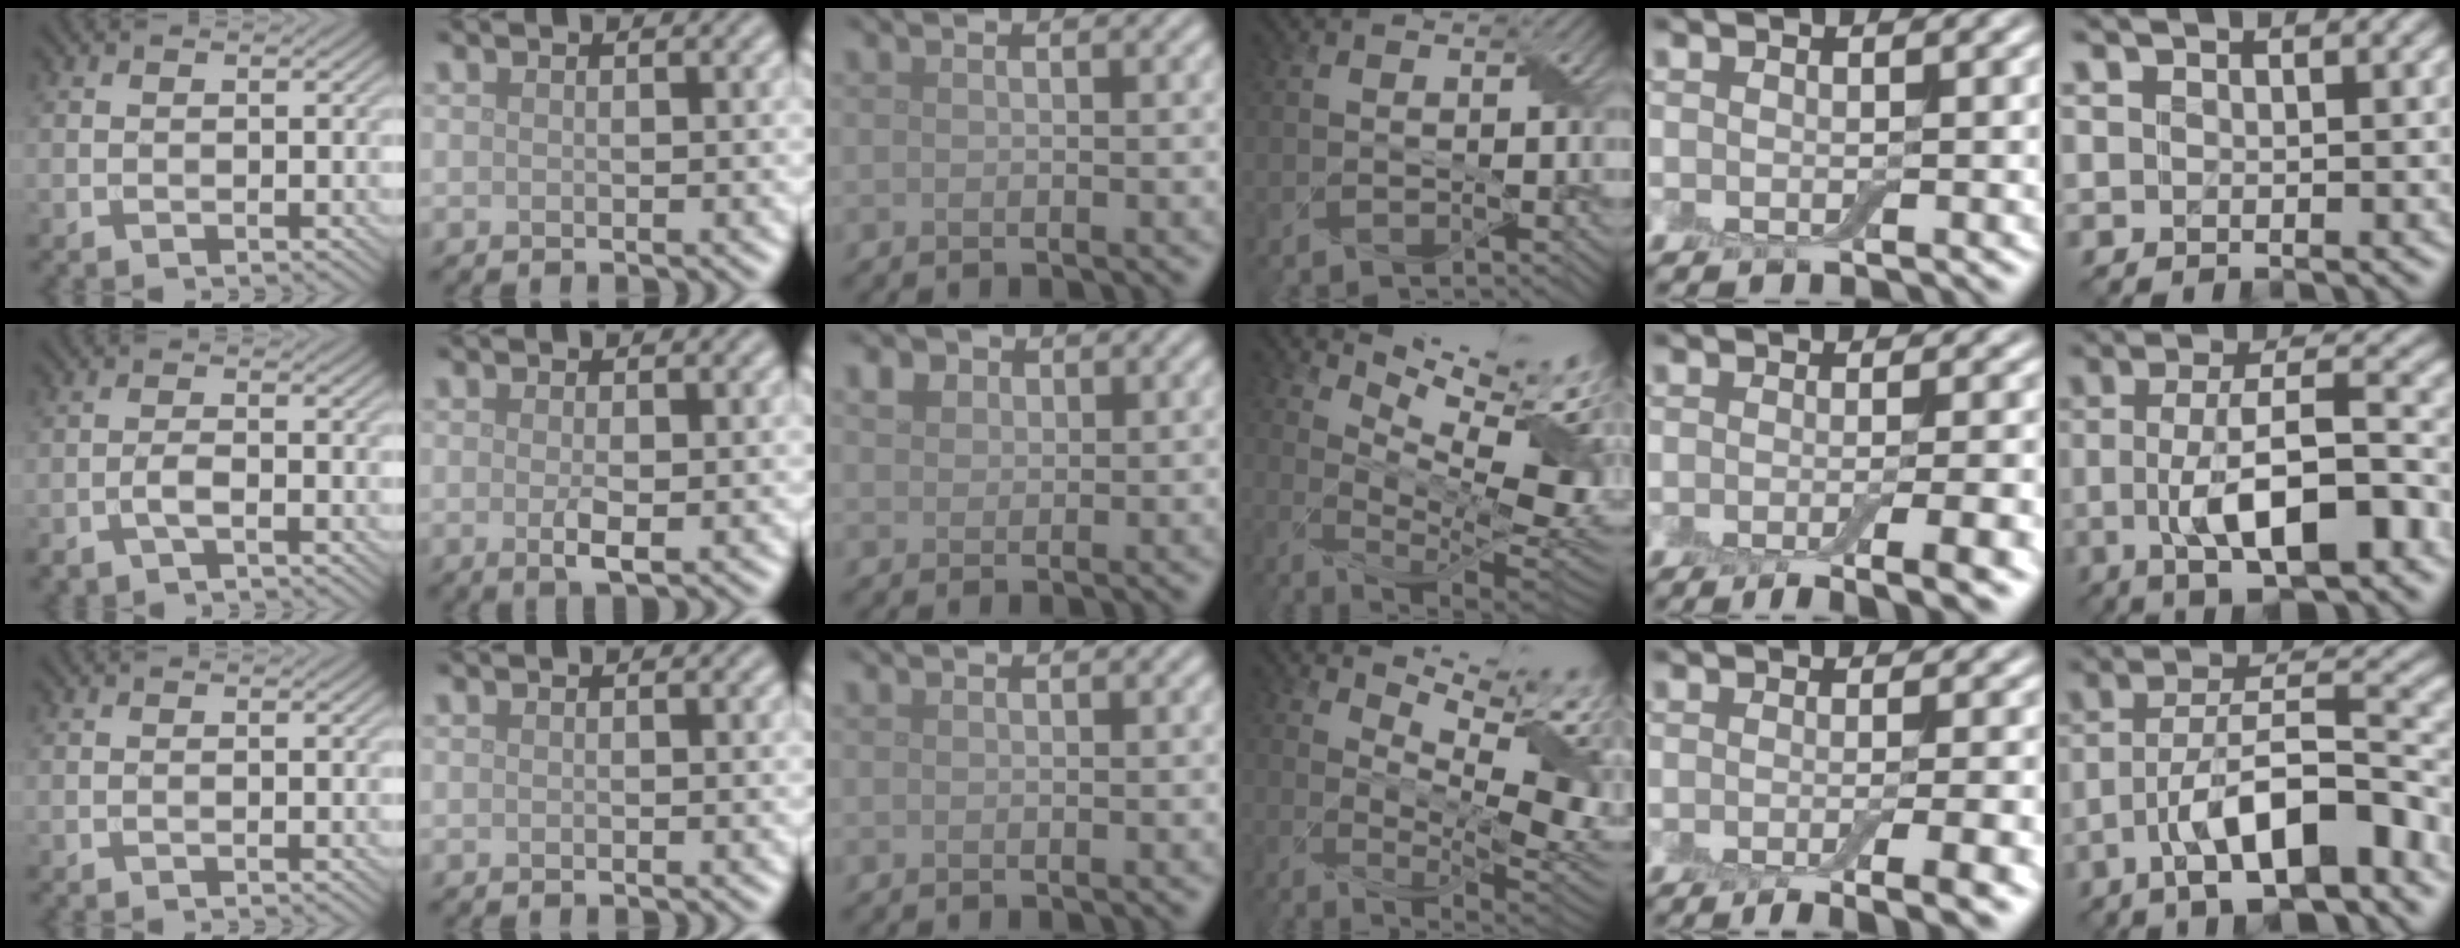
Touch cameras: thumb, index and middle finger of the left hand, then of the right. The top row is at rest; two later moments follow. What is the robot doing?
{"motion": "wrap", "object": "adhesive wrap"}